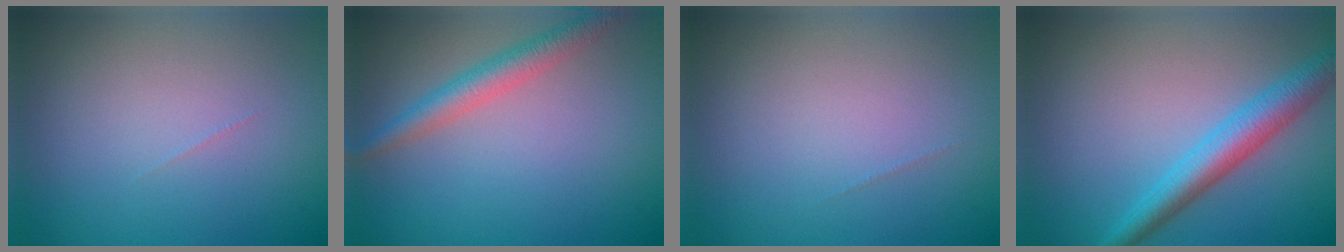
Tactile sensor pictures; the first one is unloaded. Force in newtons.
{"total": 3.0, "press": 3.0, "slide": 0.1}
{"total": 0.0}
{"total": 4.2, "press": 4.2, "slide": 0.1}